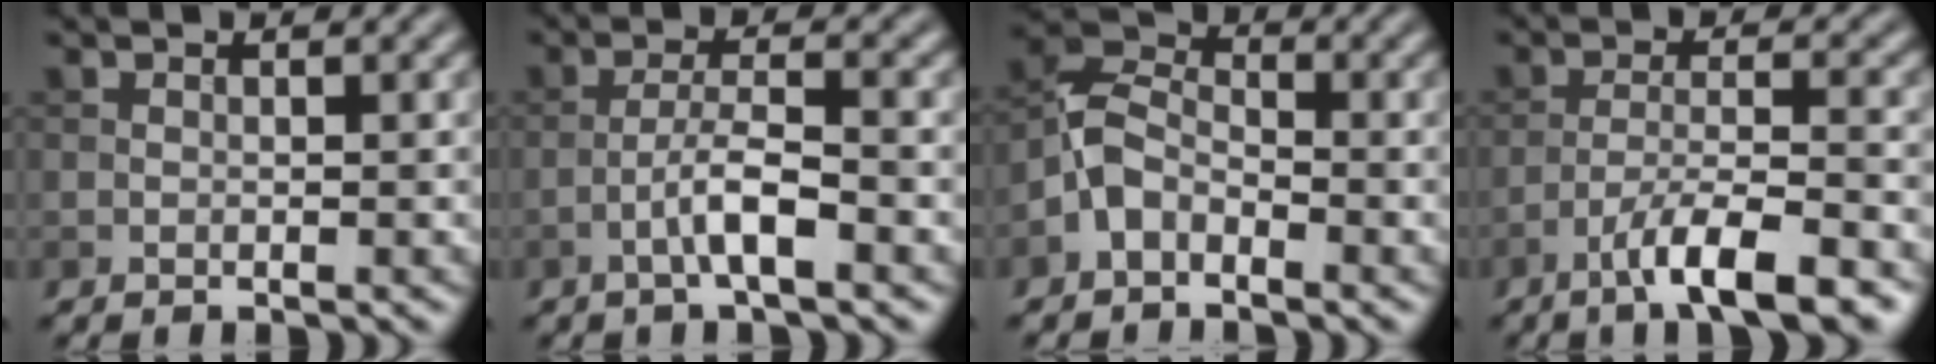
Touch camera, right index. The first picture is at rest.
{"total": 3.6, "force": [-1.7, 0.5, 3.1], "torque": [-0.058, 0.013, -0.036]}
{"total": 3.5, "force": [-2.1, 2.2, 1.9], "torque": [-0.040, 0.014, -0.052]}
{"total": 7.0, "force": [-4.6, 1.2, 5.2], "torque": [-0.083, 0.004, -0.078]}